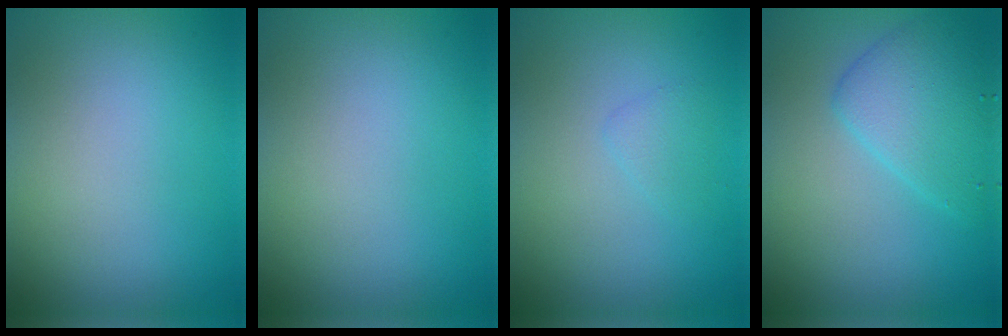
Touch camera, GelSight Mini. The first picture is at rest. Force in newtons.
{"total": 0.0}
{"total": 1.0, "press": 1.0, "slide": 0.1}
{"total": 3.0, "press": 3.0, "slide": 0.1}